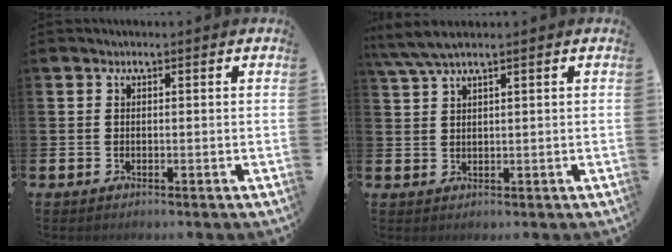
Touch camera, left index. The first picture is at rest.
{"total": 4.0, "force": [3.2, 0.3, 2.5], "torque": [-0.052, -0.005, 0.058]}